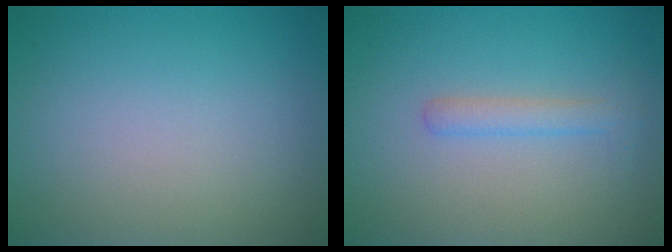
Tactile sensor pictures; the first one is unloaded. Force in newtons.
{"total": 1.7, "press": 1.7, "slide": 0.1}